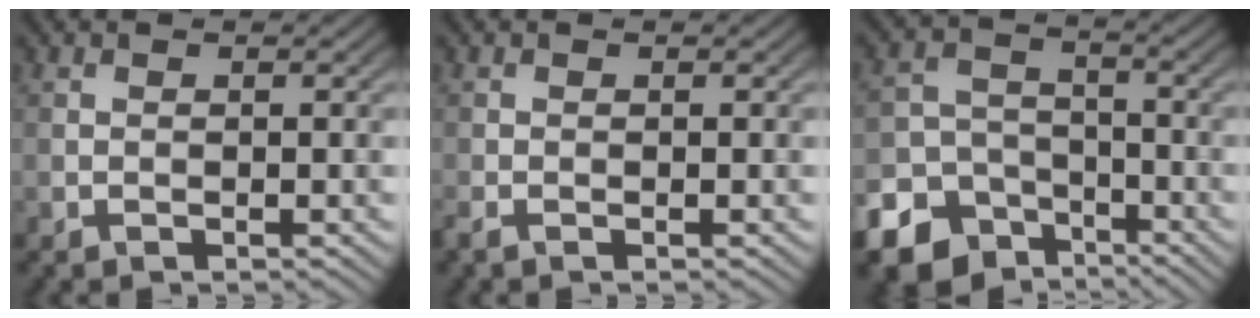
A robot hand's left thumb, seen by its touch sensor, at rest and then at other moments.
{"total": 1.0, "force": [-0.8, 0.2, 0.5], "torque": [-0.016, -0.004, -0.018]}
{"total": 12.1, "force": [-7.7, 8.6, 3.6], "torque": [-0.099, -0.046, -0.133]}